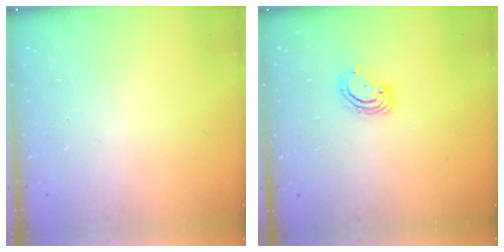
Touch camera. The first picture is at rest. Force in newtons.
{"total": 4.1, "press": 4.1, "slide": 0.4}